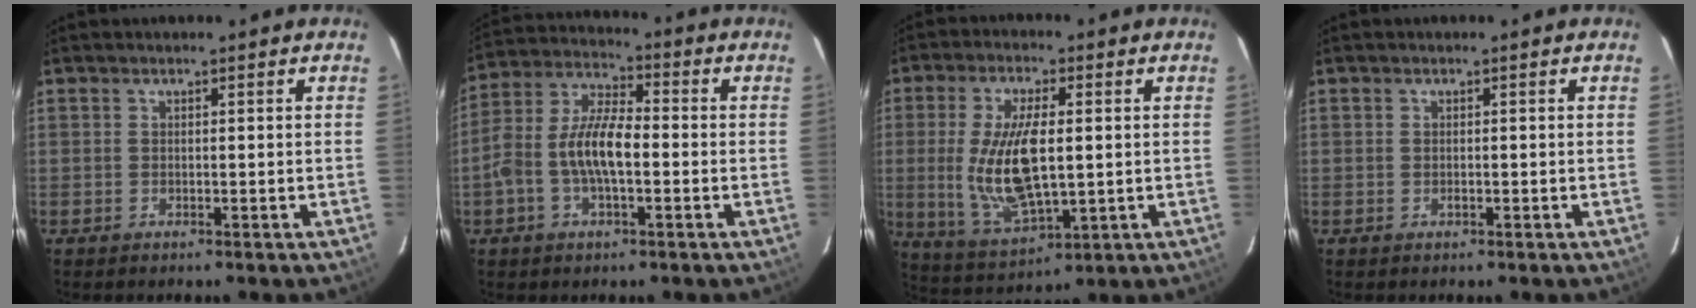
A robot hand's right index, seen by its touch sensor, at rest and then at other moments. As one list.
[{"total": 9.8, "force": [-2.1, 4.1, 8.7], "torque": [-0.183, 0.015, -0.043]}, {"total": 14.7, "force": [0.2, 6.0, 13.5], "torque": [-0.268, -0.014, 0.014]}, {"total": 0.7, "force": [-0.3, 0.4, 0.4], "torque": [-0.008, 0.002, -0.006]}]